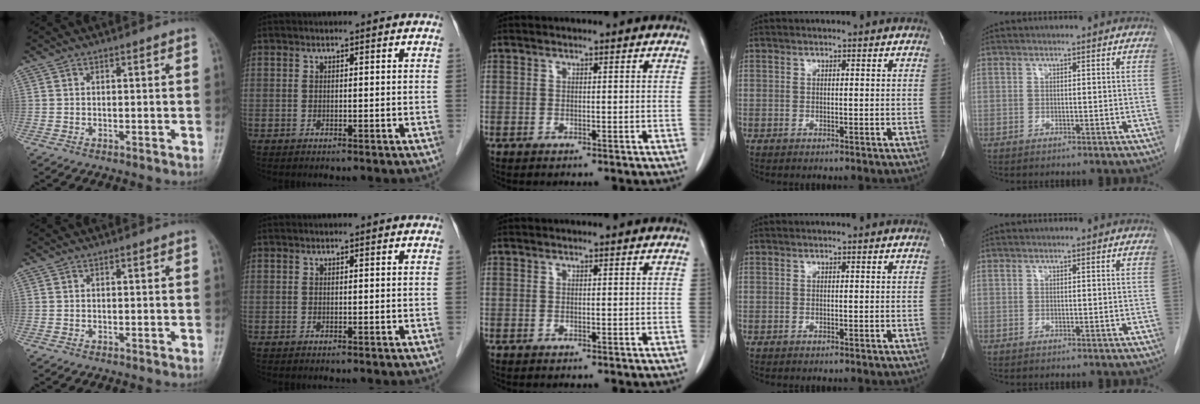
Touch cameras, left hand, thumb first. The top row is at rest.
{}